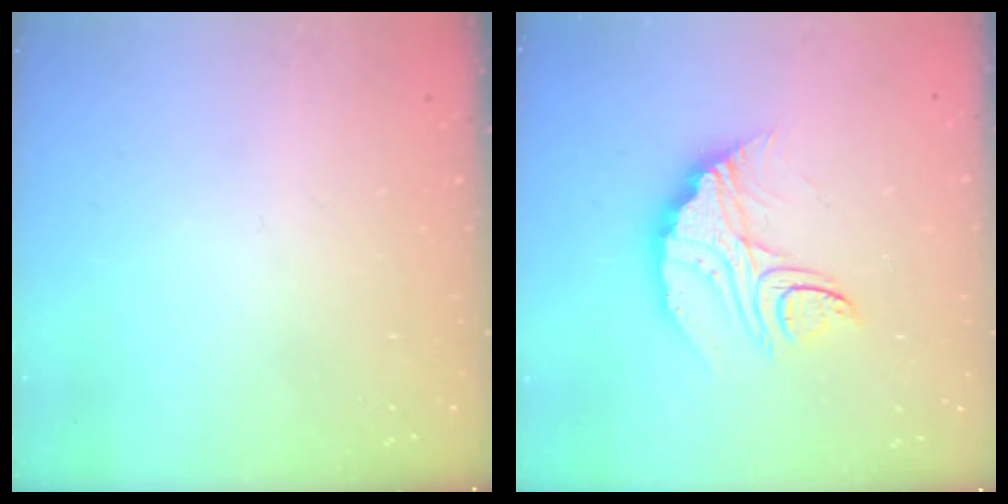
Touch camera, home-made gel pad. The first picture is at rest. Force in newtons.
{"total": 12.0, "press": 11.9, "slide": 0.8}